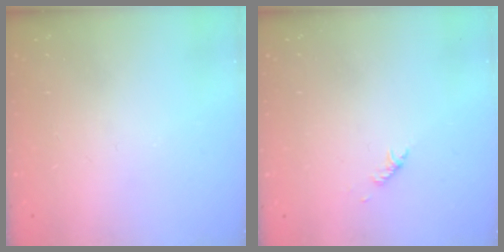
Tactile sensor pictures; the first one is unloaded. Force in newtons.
{"total": 2.8, "press": 2.7, "slide": 0.6}